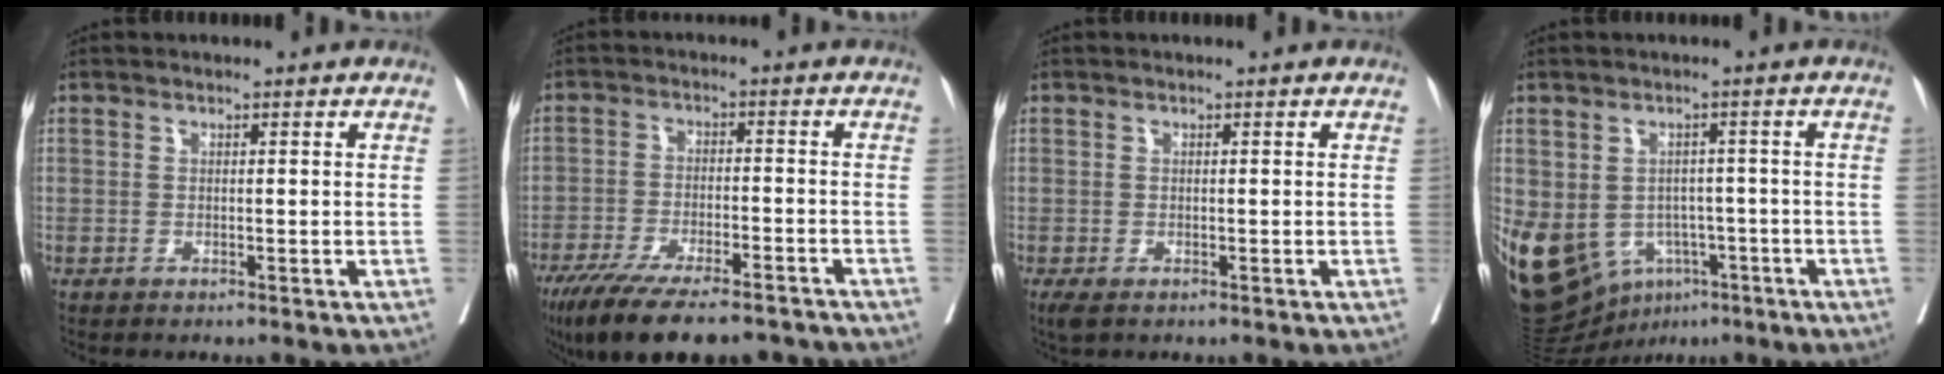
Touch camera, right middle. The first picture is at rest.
{"total": 18.3, "force": [-15.0, 4.1, 9.7], "torque": [-0.164, -0.025, -0.225]}
{"total": 2.3, "force": [-1.5, 1.1, 1.4], "torque": [-0.025, -0.008, -0.022]}
{"total": 14.6, "force": [-6.5, 10.7, 7.6], "torque": [-0.167, 0.008, -0.088]}